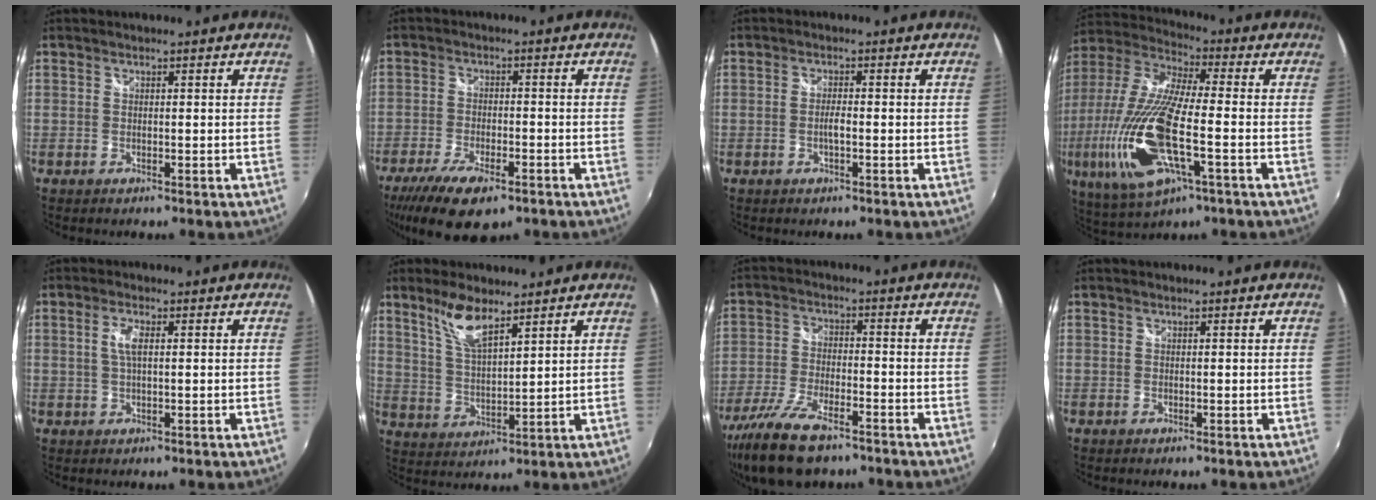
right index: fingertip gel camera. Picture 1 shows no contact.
{"total": 13.1, "force": [-8.7, 4.7, 8.6], "torque": [-0.192, -0.043, -0.147]}
{"total": 1.9, "force": [-0.7, 0.2, 1.8], "torque": [-0.035, 0.000, -0.014]}
{"total": 23.3, "force": [-6.7, 6.9, 21.2], "torque": [-0.445, -0.044, -0.127]}
{"total": 2.8, "force": [0.5, 0.8, 2.7], "torque": [-0.054, 0.002, 0.010]}
{"total": 7.7, "force": [5.4, 2.0, 5.1], "torque": [-0.100, 0.002, 0.112]}
{"total": 14.1, "force": [-10.4, 5.0, 8.2], "torque": [-0.191, -0.035, -0.194]}
{"total": 0.0}